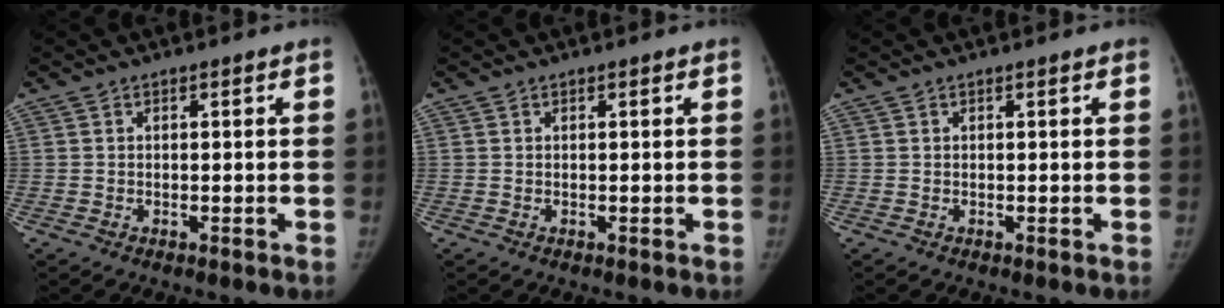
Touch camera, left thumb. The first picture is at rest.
{"total": 0.0}
{"total": 0.0}